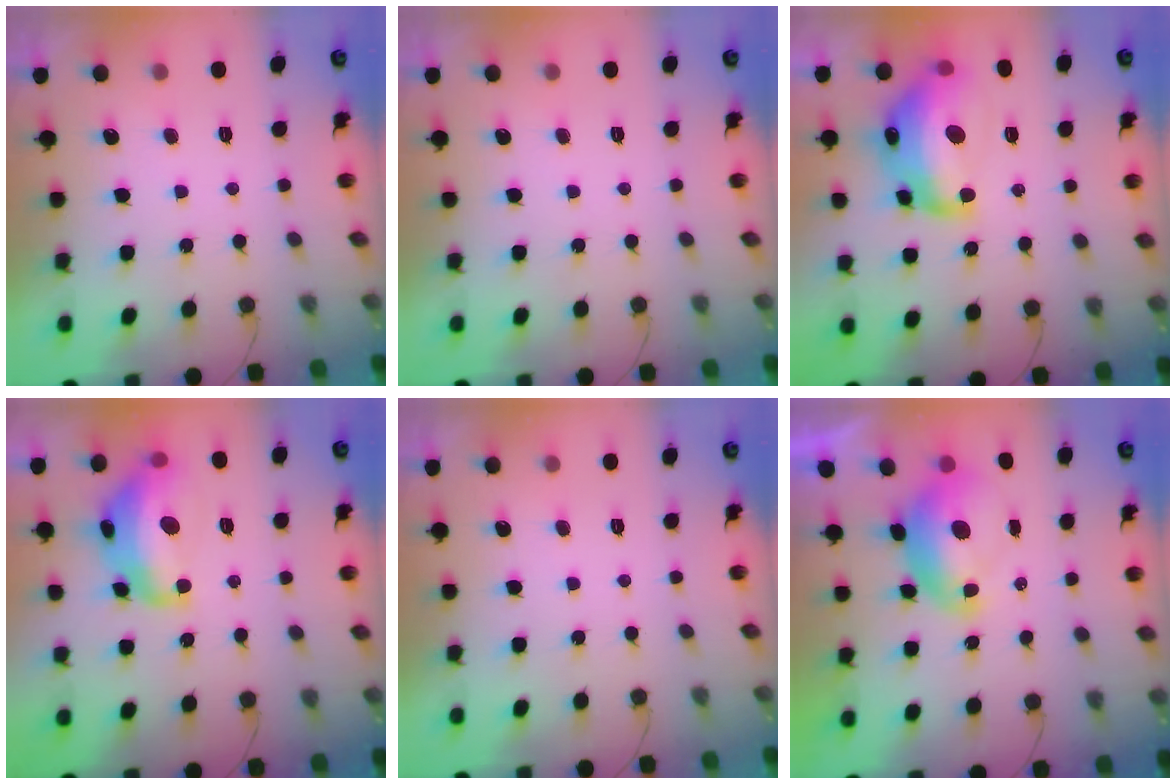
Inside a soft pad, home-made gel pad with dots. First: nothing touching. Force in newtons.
{"total": 0.0}
{"total": 18.7, "press": 18.6, "slide": 1.7}
{"total": 15.5, "press": 15.5, "slide": 0.8}
{"total": 0.0}
{"total": 8.9, "press": 8.8, "slide": 1.0}